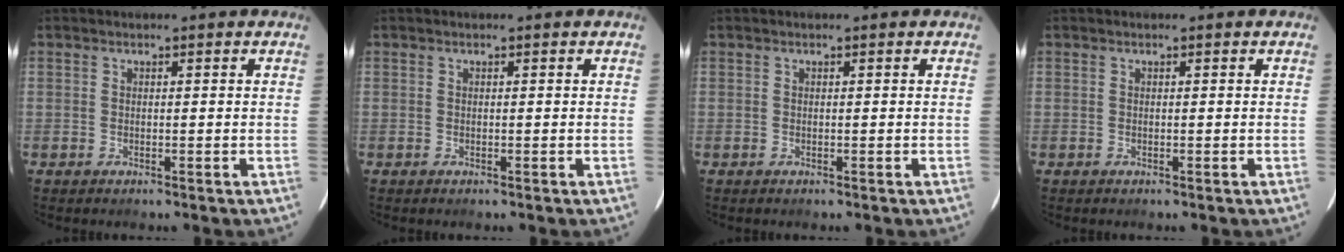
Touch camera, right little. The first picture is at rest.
{"total": 0.0}
{"total": 0.0}
{"total": 0.0}